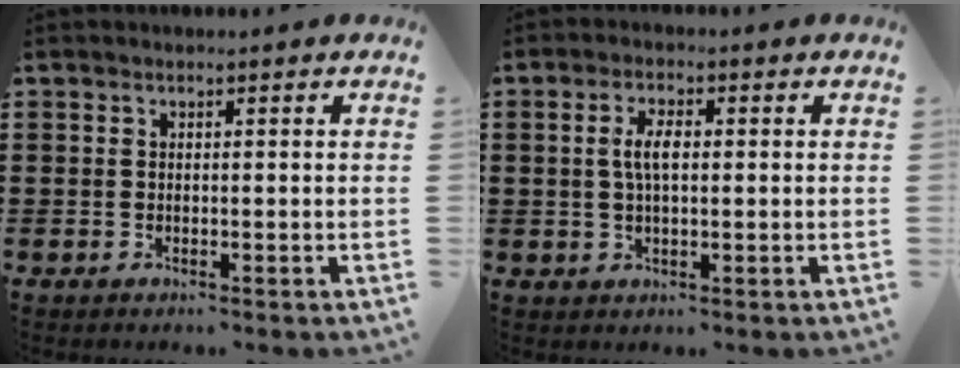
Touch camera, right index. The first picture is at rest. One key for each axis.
{"total": 4.0, "fx": 0.4, "fy": 1.7, "fz": 3.6, "tx": -0.078, "ty": 0.005, "tz": 0.001}